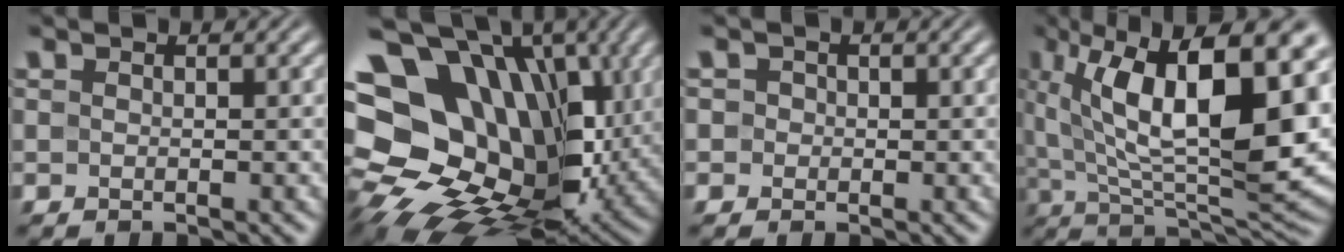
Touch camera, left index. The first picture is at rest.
{"total": 21.1, "force": [3.2, 15.3, 14.2], "torque": [-0.268, 0.022, 0.073]}
{"total": 1.1, "force": [0.2, 1.1, 0.3], "torque": [0.004, 0.003, -0.006]}
{"total": 15.7, "force": [4.1, 6.0, 13.9], "torque": [-0.226, 0.007, 0.061]}